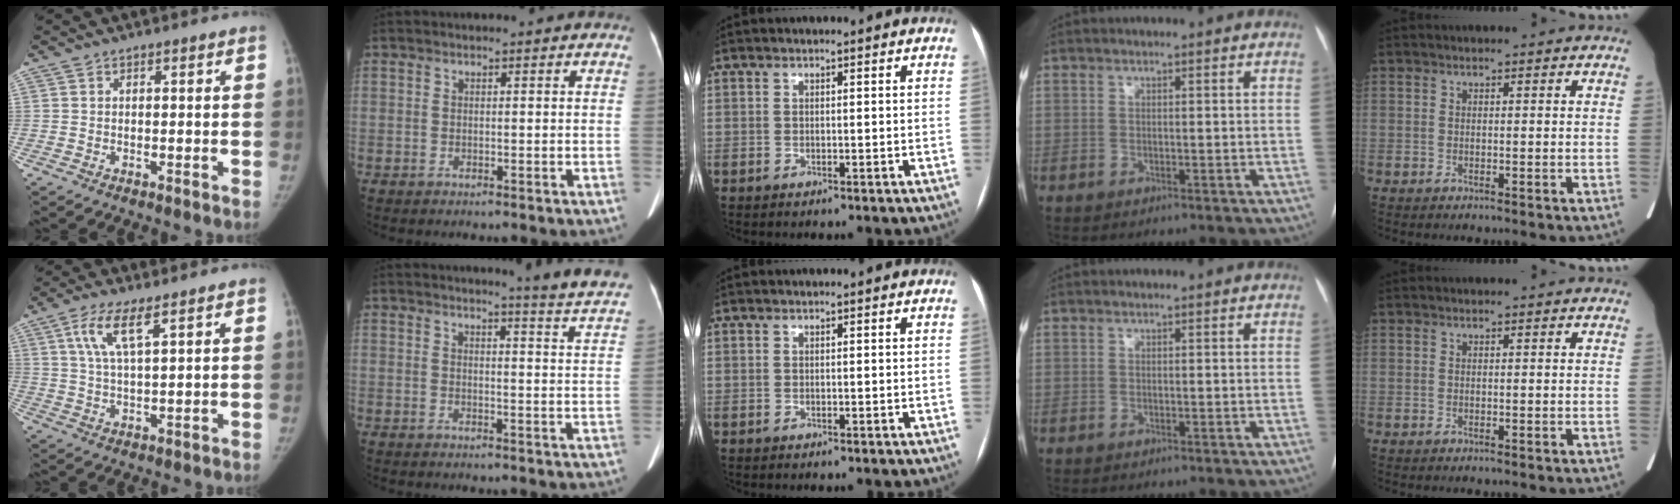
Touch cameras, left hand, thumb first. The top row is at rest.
{"thumb": {"total": 7.0, "force": [3.5, 1.7, 5.8], "torque": [-0.125, -0.011, 0.073]}, "index": {"total": 10.2, "force": [9.8, -1.2, 2.5], "torque": [-0.030, -0.068, 0.094]}}